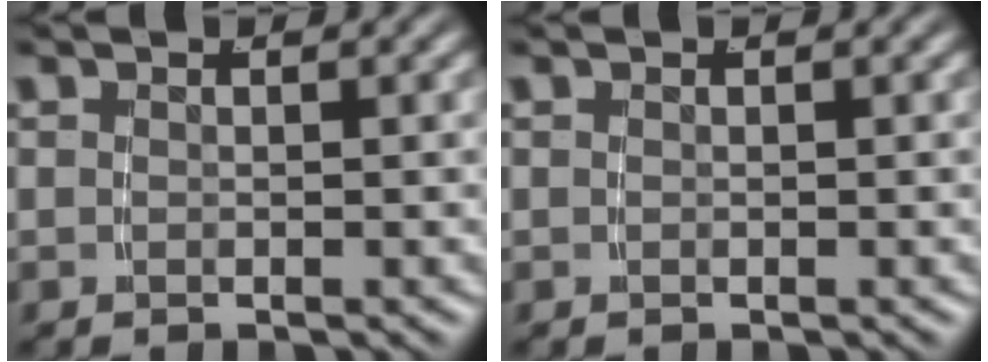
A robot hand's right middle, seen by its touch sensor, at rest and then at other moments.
{"total": 0.0}